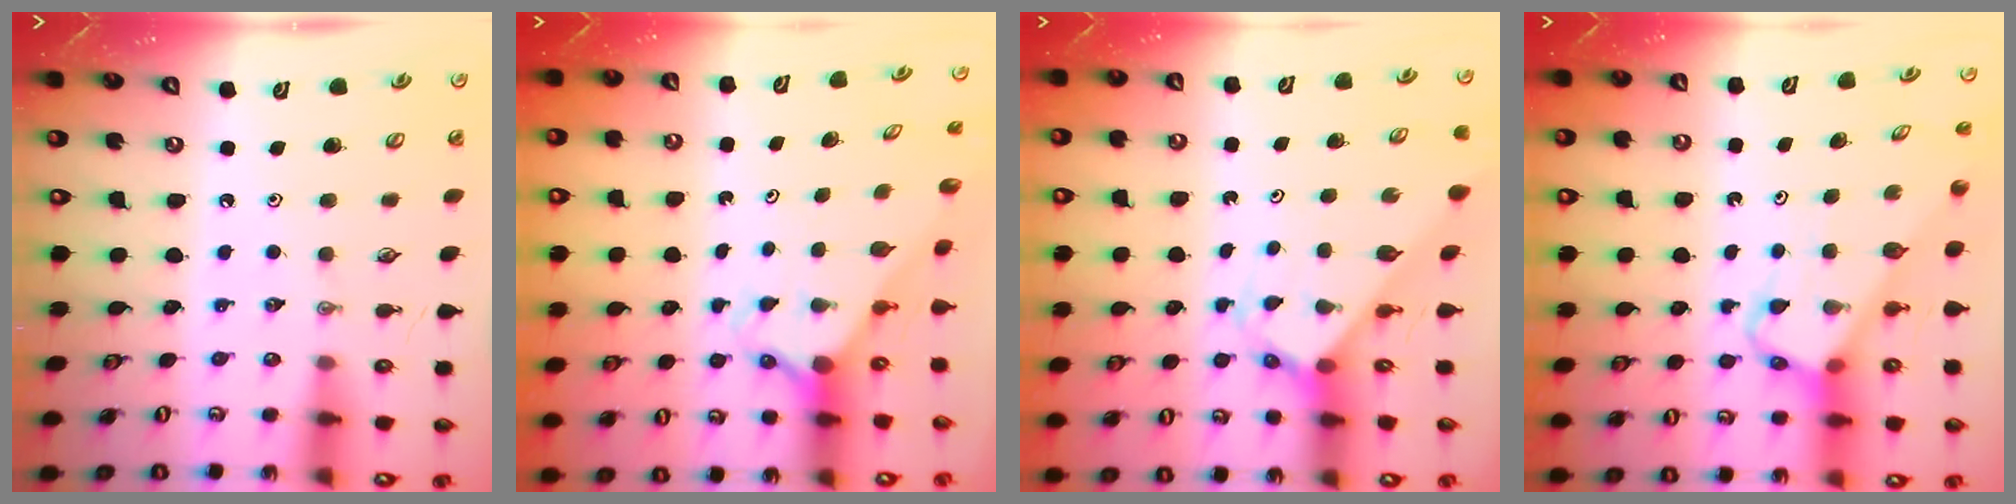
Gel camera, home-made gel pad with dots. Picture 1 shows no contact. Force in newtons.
{"total": 2.2, "press": 2.2, "slide": 0.1}
{"total": 2.7, "press": 2.7, "slide": 0.1}
{"total": 3.9, "press": 3.9, "slide": 0.2}